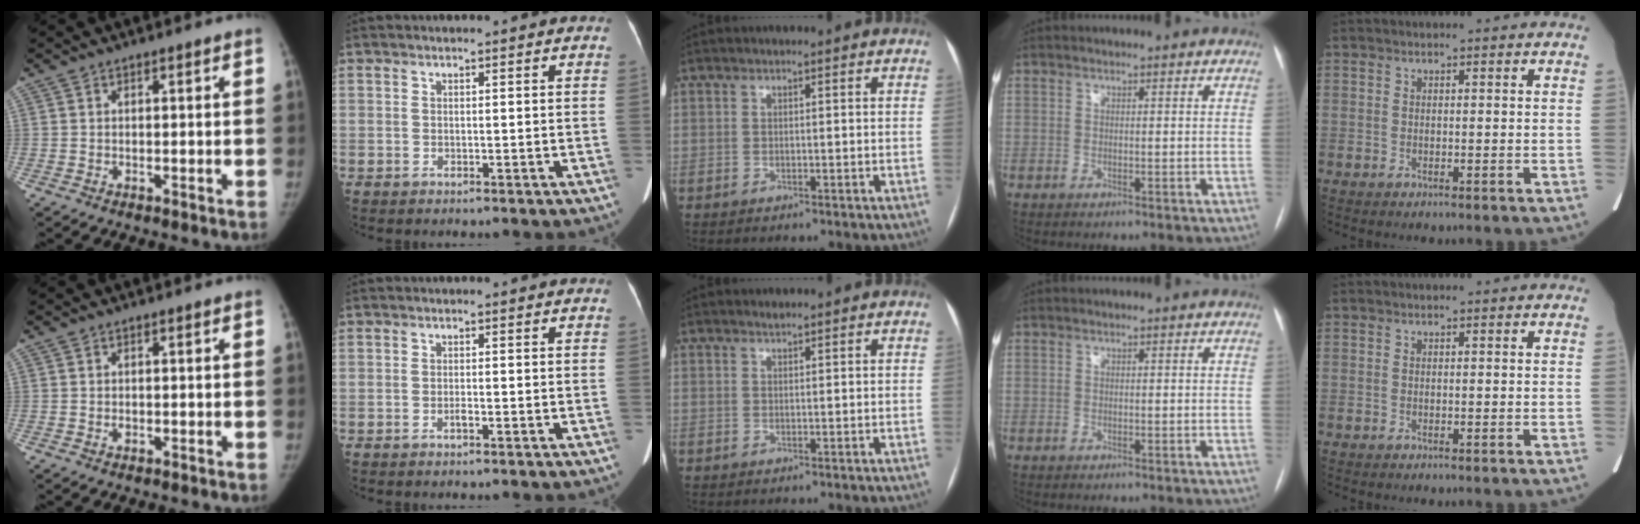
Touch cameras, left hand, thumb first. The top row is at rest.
{"thumb": {"total": 0.7, "force": [-0.3, 0.6, 0.4], "torque": [-0.003, 0.001, -0.003]}, "index": {"total": 0.7, "force": [-0.4, 0.0, 0.5], "torque": [-0.012, -0.001, -0.006]}, "middle": {"total": 0.6, "force": [0.5, 0.0, 0.1], "torque": [-0.005, 0.001, 0.012]}}